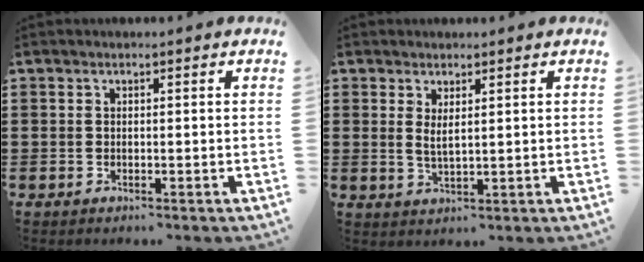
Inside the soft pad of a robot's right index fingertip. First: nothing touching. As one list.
[{"total": 2.3, "force": [1.2, 0.5, 1.9], "torque": [-0.040, 0.001, 0.021]}]